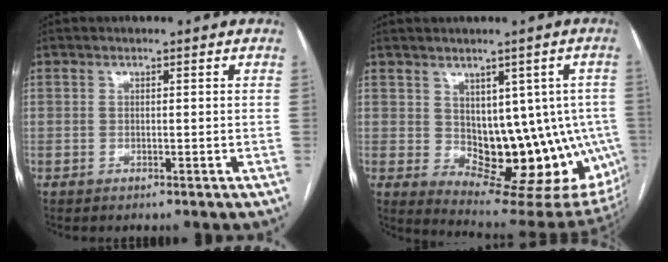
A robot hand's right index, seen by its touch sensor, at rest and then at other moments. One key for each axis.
{"total": 14.7, "fx": -0.8, "fy": 8.9, "fz": 11.7, "tx": -0.116, "ty": 0.008, "tz": 0.010}